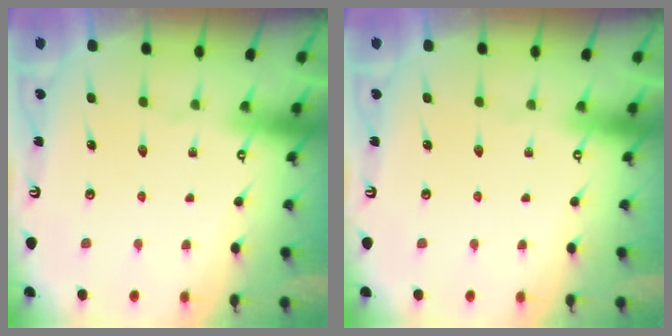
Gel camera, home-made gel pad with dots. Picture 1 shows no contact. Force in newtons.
{"total": 0.0}